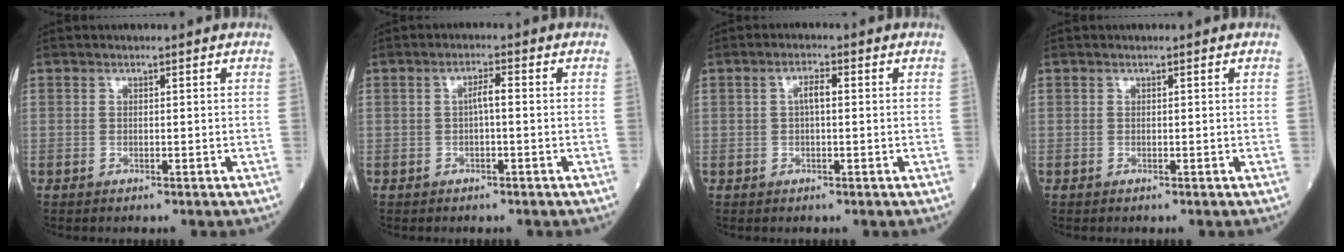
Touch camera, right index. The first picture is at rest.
{"total": 2.2, "force": [-0.1, 0.3, 2.1], "torque": [-0.036, 0.004, -0.002]}
{"total": 2.3, "force": [0.2, 0.6, 2.2], "torque": [-0.042, 0.005, 0.004]}
{"total": 0.0}